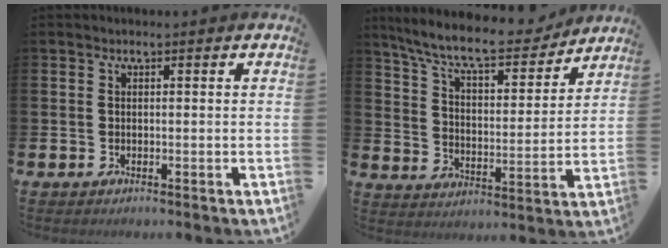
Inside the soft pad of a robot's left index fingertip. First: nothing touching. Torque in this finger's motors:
{"motor_torque": [1.04, -1.09, 0.53, 0.21]}